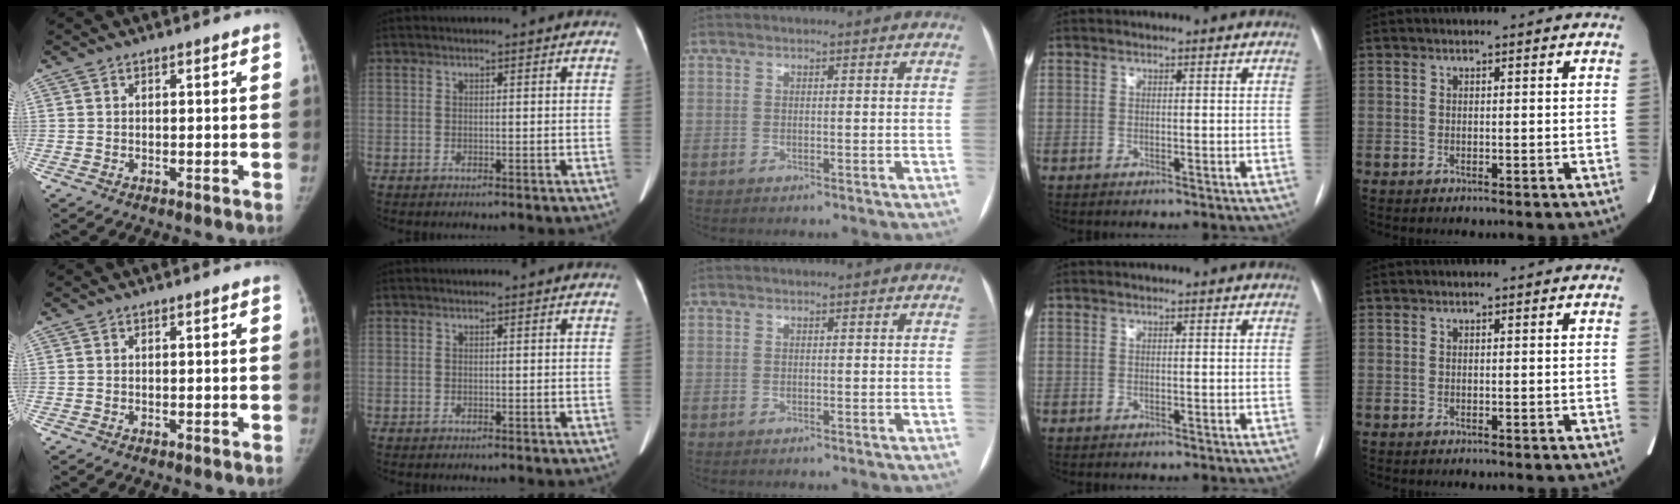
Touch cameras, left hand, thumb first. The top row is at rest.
{}